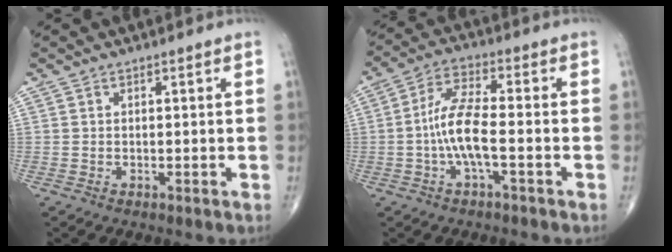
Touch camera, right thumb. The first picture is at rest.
{"total": 8.8, "force": [-1.8, 2.4, 8.2], "torque": [-0.180, 0.027, -0.040]}